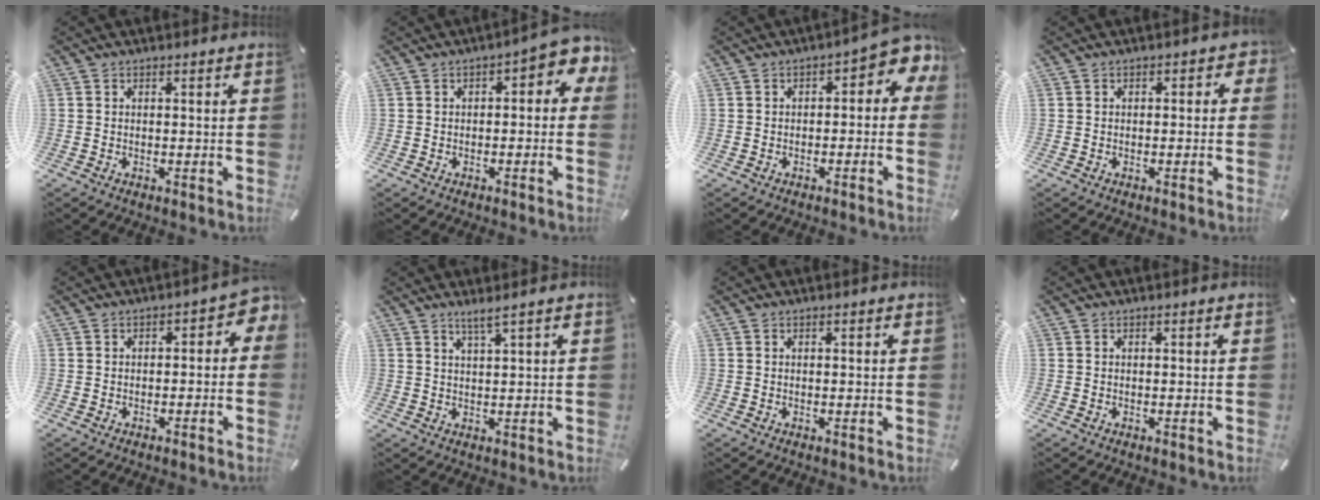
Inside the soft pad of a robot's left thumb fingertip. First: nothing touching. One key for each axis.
{"total": 4.9, "fx": 0.3, "fy": 2.7, "fz": 4.1, "tx": -0.061, "ty": 0.003, "tz": 0.001}
{"total": 5.0, "fx": 0.4, "fy": 3.0, "fz": 3.9, "tx": -0.055, "ty": -0.007, "tz": -0.001}
{"total": 1.9, "fx": -0.7, "fy": 1.3, "fz": 1.2, "tx": -0.012, "ty": 0.004, "tz": -0.017}
{"total": 3.4, "fx": -1.0, "fy": 2.3, "fz": 2.3, "tx": -0.029, "ty": 0.010, "tz": -0.025}
{"total": 2.9, "fx": 2.2, "fy": -0.2, "fz": 2.0, "tx": -0.043, "ty": -0.004, "tz": 0.039}
{"total": 0.0}
{"total": 0.0}